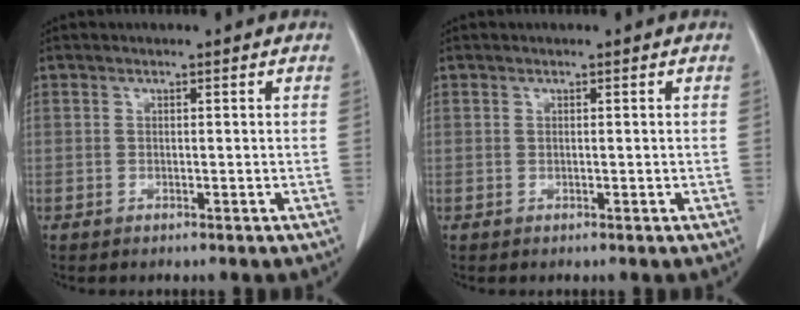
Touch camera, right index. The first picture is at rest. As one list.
[{"total": 0.0}]